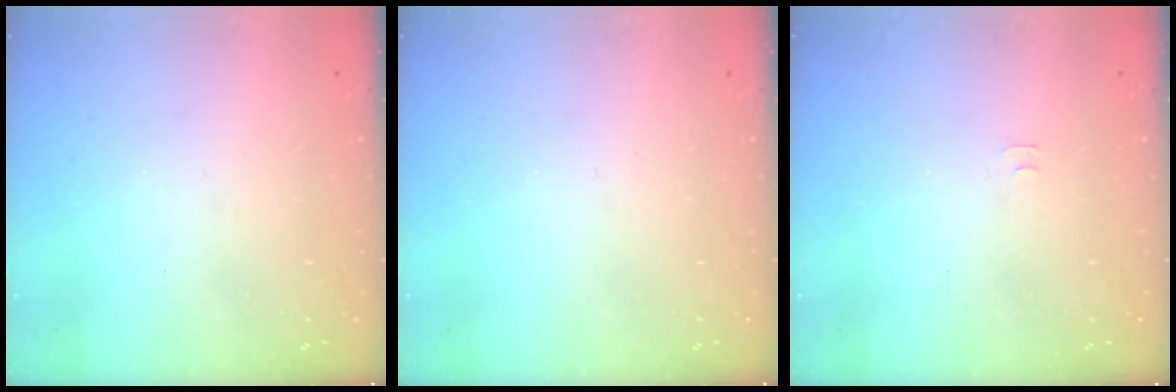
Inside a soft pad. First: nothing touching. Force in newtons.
{"total": 0.0}
{"total": 3.8, "press": 3.8, "slide": 0.5}